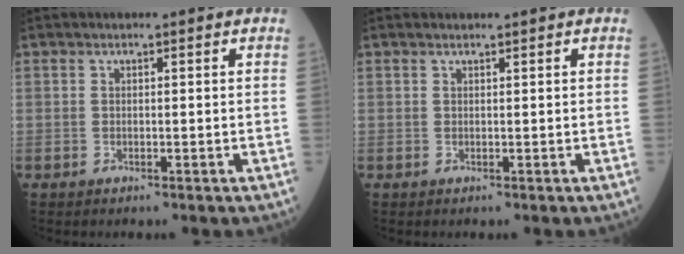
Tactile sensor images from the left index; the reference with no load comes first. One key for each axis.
{"total": 1.2, "fx": 1.1, "fy": 0.0, "fz": 0.4, "tx": -0.006, "ty": 0.009, "tz": 0.019}